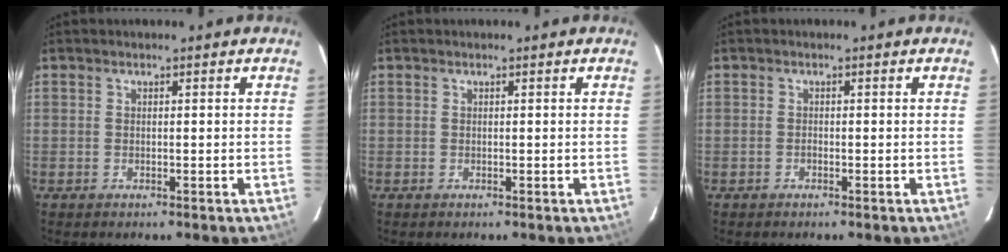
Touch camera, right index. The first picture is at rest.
{"total": 0.0}
{"total": 0.6, "force": [-0.4, 0.3, 0.3], "torque": [-0.005, 0.002, -0.008]}